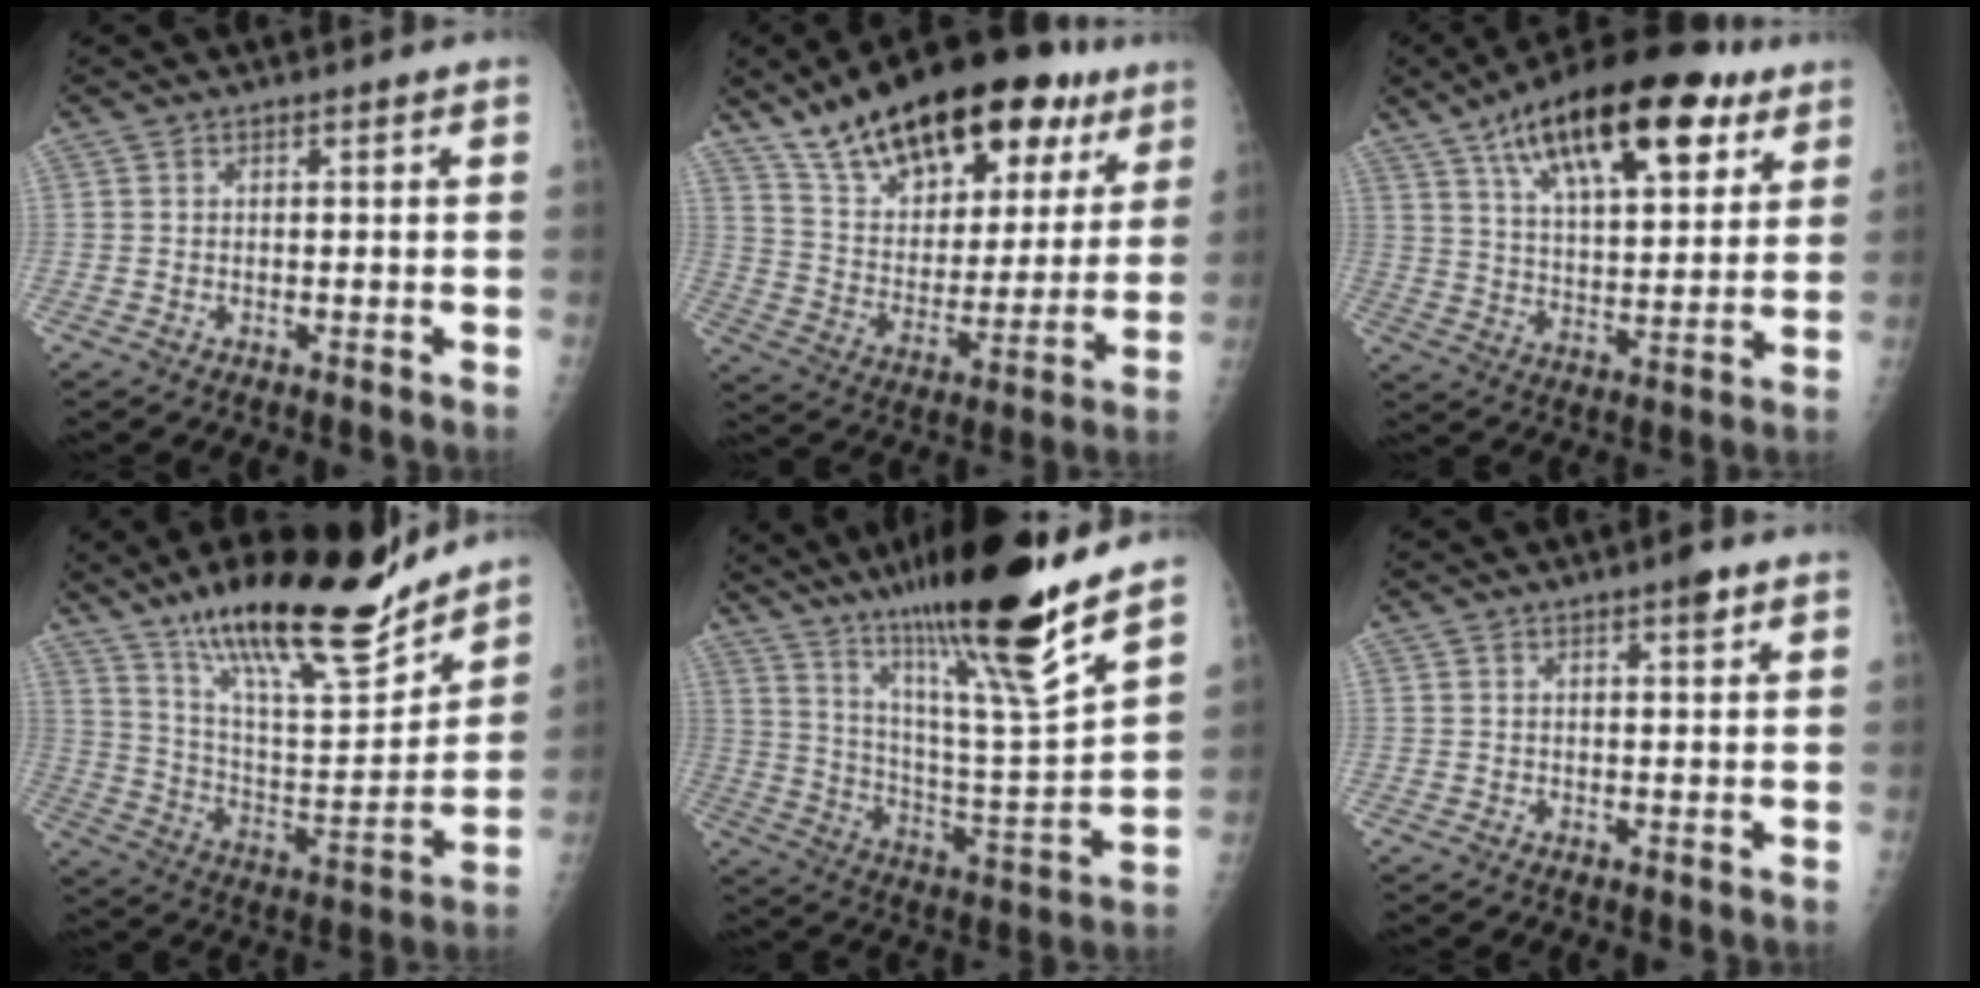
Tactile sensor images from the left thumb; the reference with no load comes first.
{"total": 28.4, "force": [17.8, 13.0, 18.0], "torque": [-0.251, -0.032, 0.283]}
{"total": 23.9, "force": [12.6, 9.7, 17.8], "torque": [-0.260, -0.023, 0.205]}
{"total": 24.7, "force": [18.7, 6.0, 14.9], "torque": [-0.212, -0.091, 0.316]}
{"total": 25.2, "force": [18.0, 1.6, 17.6], "torque": [-0.268, -0.076, 0.307]}
{"total": 2.1, "force": [1.2, 0.6, 1.6], "torque": [-0.018, -0.003, 0.015]}